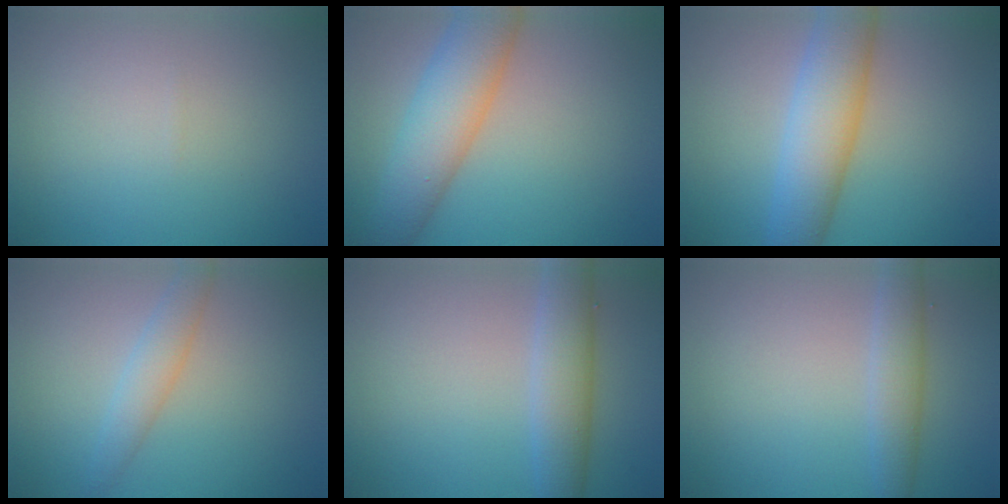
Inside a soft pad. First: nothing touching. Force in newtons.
{"total": 6.8, "press": 6.8, "slide": 0.3}
{"total": 6.5, "press": 6.5, "slide": 0.1}
{"total": 2.3, "press": 2.3, "slide": 0.0}
{"total": 4.3, "press": 4.3, "slide": 0.3}
{"total": 2.8, "press": 2.8, "slide": 0.1}